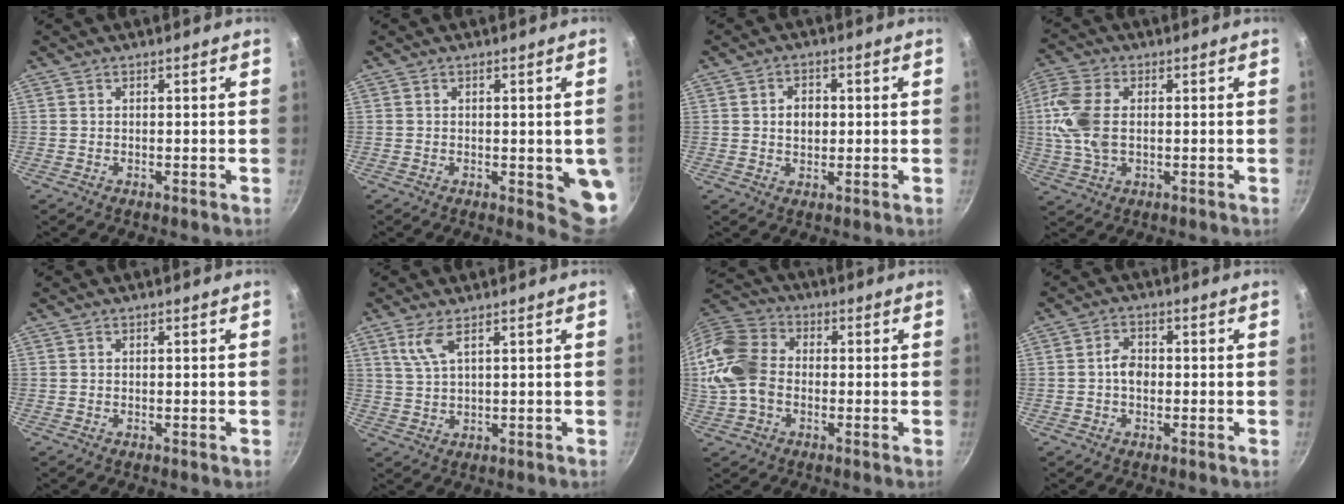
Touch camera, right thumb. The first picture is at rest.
{"total": 6.7, "force": [-0.8, 2.5, 6.1], "torque": [-0.051, -0.008, -0.008]}
{"total": 4.1, "force": [0.4, 3.1, 2.7], "torque": [-0.026, 0.005, 0.006]}
{"total": 10.2, "force": [0.6, 6.3, 8.0], "torque": [-0.173, 0.008, 0.003]}
{"total": 0.0}
{"total": 4.6, "force": [2.3, 1.3, 3.7], "torque": [-0.080, -0.011, 0.053]}
{"total": 14.3, "force": [-1.3, 10.7, 9.3], "torque": [-0.175, 0.027, -0.041]}
{"total": 3.9, "force": [-0.3, 2.8, 2.6], "torque": [-0.031, 0.012, -0.010]}